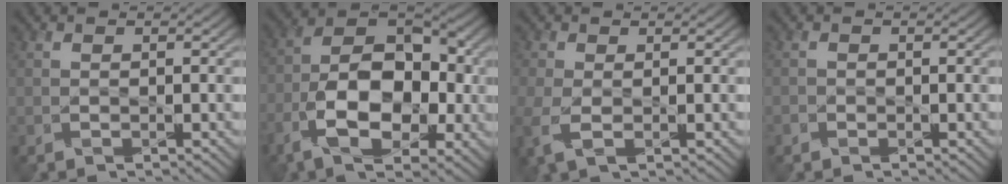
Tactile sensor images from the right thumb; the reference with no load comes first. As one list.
[{"total": 13.8, "force": [-4.3, 8.0, 10.3], "torque": [-0.194, -0.012, -0.084]}, {"total": 3.8, "force": [-1.0, 2.0, 3.1], "torque": [-0.093, -0.014, -0.017]}, {"total": 0.7, "force": [-0.5, 0.5, 0.0], "torque": [-0.001, -0.002, -0.011]}]